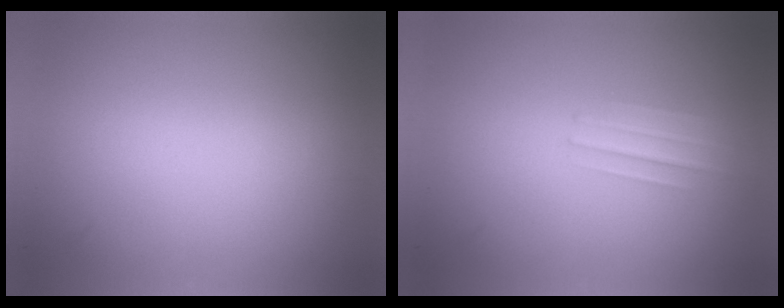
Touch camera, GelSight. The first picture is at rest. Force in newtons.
{"total": 1.2}